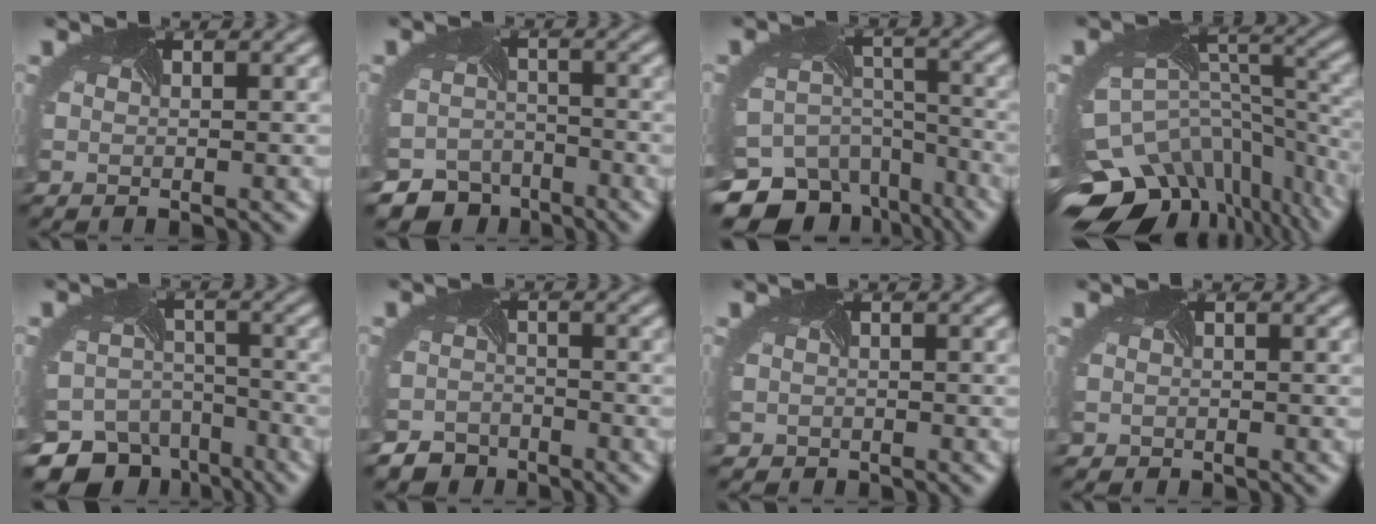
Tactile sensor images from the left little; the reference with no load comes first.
{"total": 6.5, "force": [-5.8, 2.8, -0.2], "torque": [0.008, -0.023, -0.089]}
{"total": 13.7, "force": [-11.1, 7.5, 2.7], "torque": [-0.070, -0.031, -0.142]}
{"total": 14.3, "force": [-10.6, 8.0, 5.4], "torque": [-0.134, -0.025, -0.133]}
{"total": 10.4, "force": [-8.7, 5.4, 1.4], "torque": [-0.022, -0.020, -0.126]}
{"total": 4.3, "force": [-4.1, 1.2, -0.7], "torque": [0.013, -0.024, -0.070]}
{"total": 1.3, "force": [-1.0, 0.7, -0.5], "torque": [0.010, -0.015, -0.018]}
{"total": 1.0, "force": [-0.8, 0.4, -0.5], "torque": [0.008, -0.010, -0.015]}